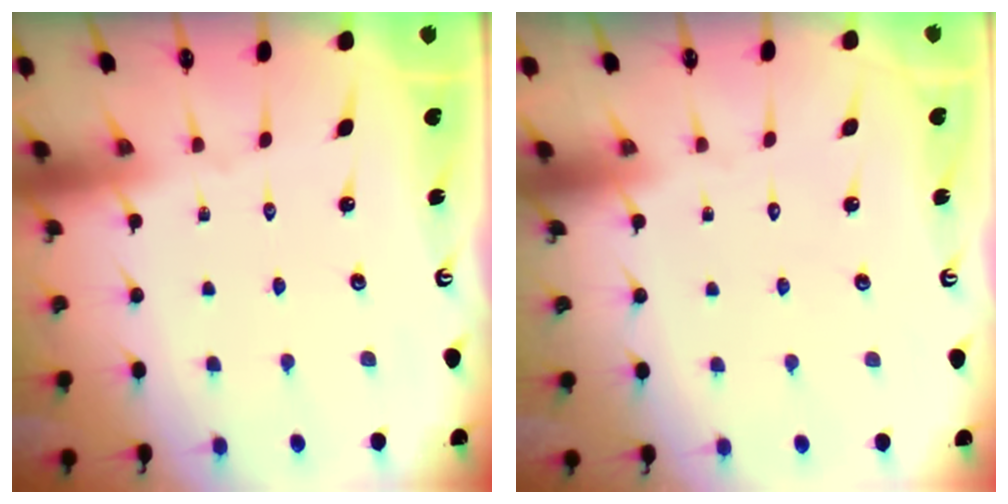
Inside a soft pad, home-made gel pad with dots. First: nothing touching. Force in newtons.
{"total": 1.7, "press": 1.7, "slide": 0.1}